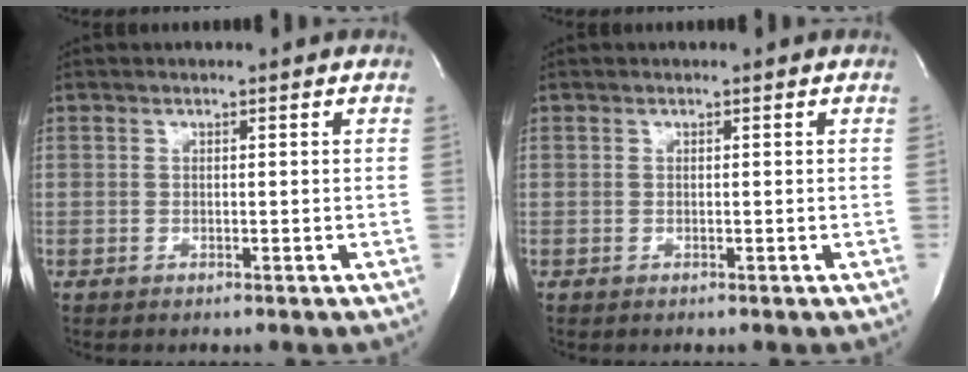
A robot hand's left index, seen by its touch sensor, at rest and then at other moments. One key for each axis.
{"total": 0.0}